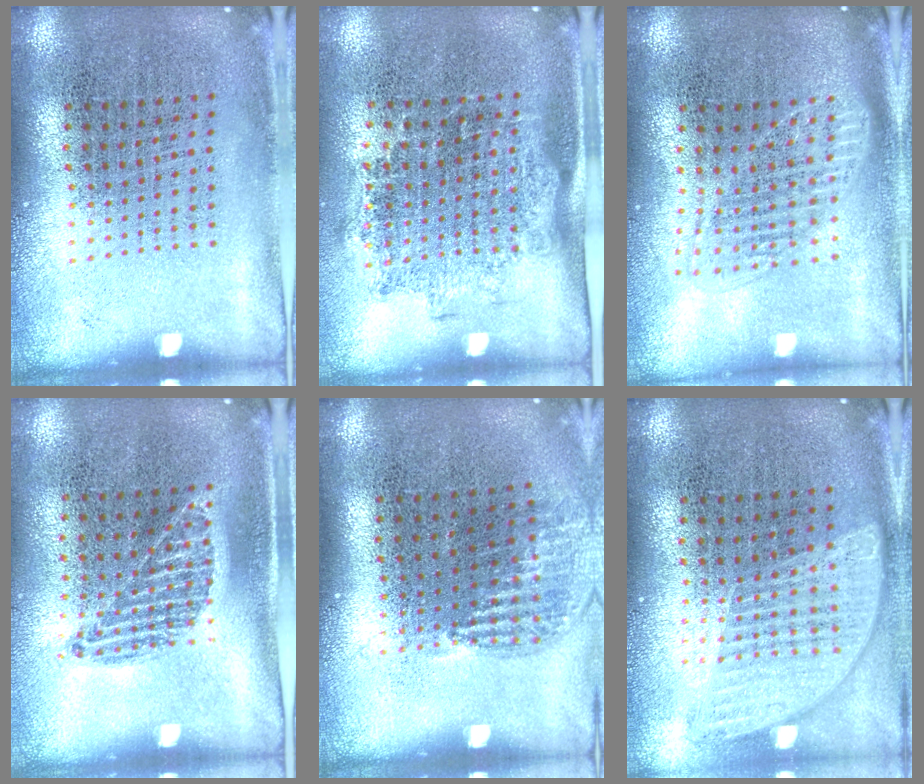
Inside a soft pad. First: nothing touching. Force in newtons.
{"total": 1.4, "press": 1.1, "slide": 0.8}
{"total": 1.6, "press": 1.4, "slide": 0.8}
{"total": 0.9, "press": 0.8, "slide": 0.4}
{"total": 0.9, "press": 0.9, "slide": 0.2}
{"total": 1.0, "press": 1.0, "slide": 0.1}